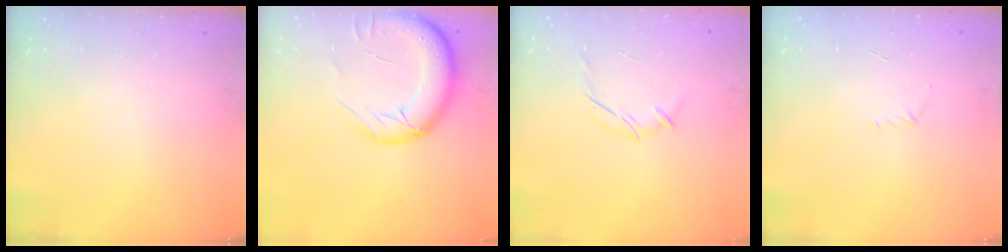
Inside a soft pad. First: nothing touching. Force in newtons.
{"total": 16.1, "press": 15.9, "slide": 2.5}
{"total": 5.3, "press": 5.2, "slide": 0.9}
{"total": 2.7, "press": 2.6, "slide": 0.7}